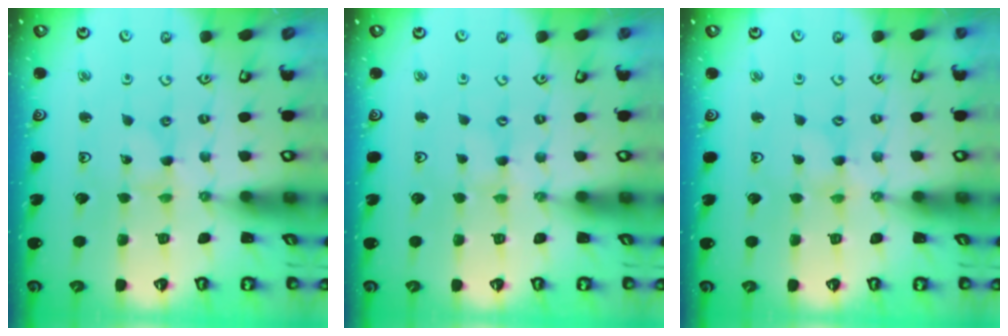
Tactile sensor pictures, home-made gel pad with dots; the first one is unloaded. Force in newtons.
{"total": 1.1, "press": 1.1, "slide": 0.2}
{"total": 0.7, "press": 0.7, "slide": 0.2}